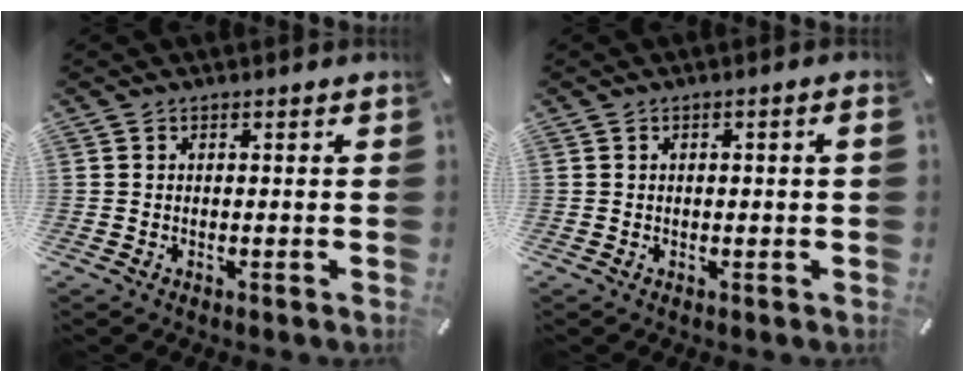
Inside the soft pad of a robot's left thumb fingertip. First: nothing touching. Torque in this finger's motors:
{"motor_torque": [-0.13, -0.04, -0.04, -0.03, -0.04]}